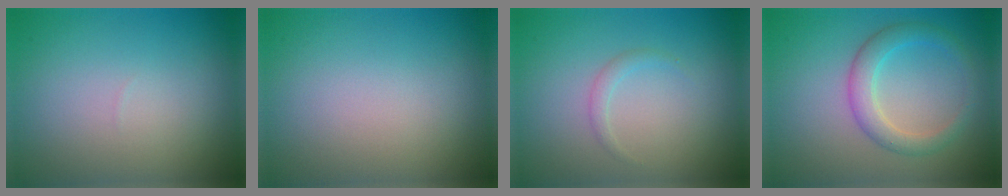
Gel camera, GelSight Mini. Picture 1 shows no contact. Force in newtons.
{"total": 0.0}
{"total": 0.9, "press": 0.9, "slide": 0.1}
{"total": 3.1, "press": 3.1, "slide": 0.1}